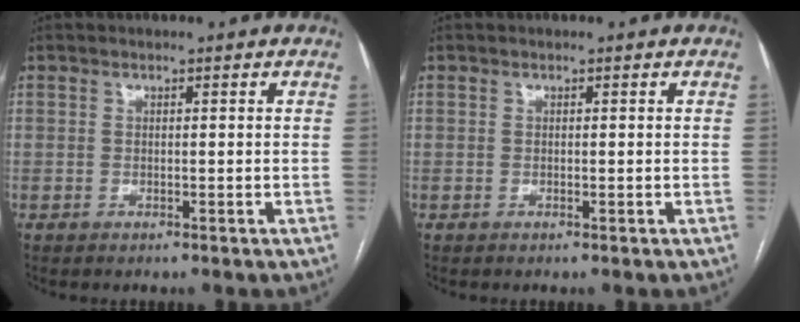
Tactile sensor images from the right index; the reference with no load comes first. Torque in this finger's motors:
{"motor_torque": [0.00, 0.00, 0.00, 0.00]}